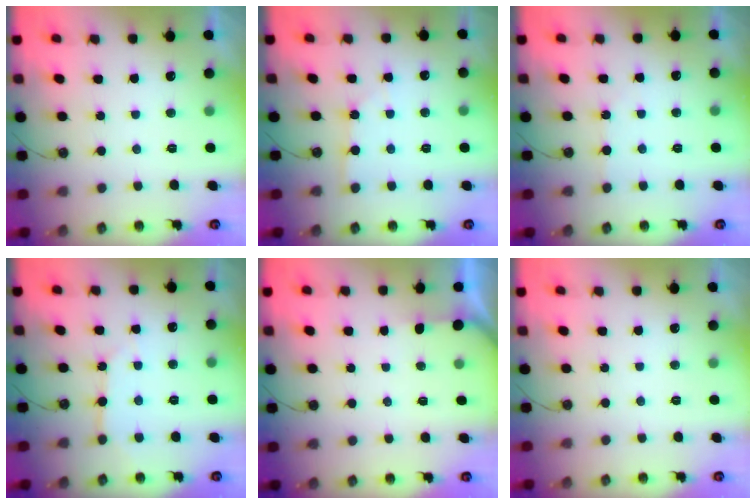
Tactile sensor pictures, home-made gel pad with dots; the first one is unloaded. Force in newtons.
{"total": 1.0, "press": 1.0, "slide": 0.2}
{"total": 2.4, "press": 2.4, "slide": 0.4}
{"total": 4.7, "press": 4.7, "slide": 0.4}
{"total": 1.9, "press": 1.9, "slide": 0.2}
{"total": 0.0}